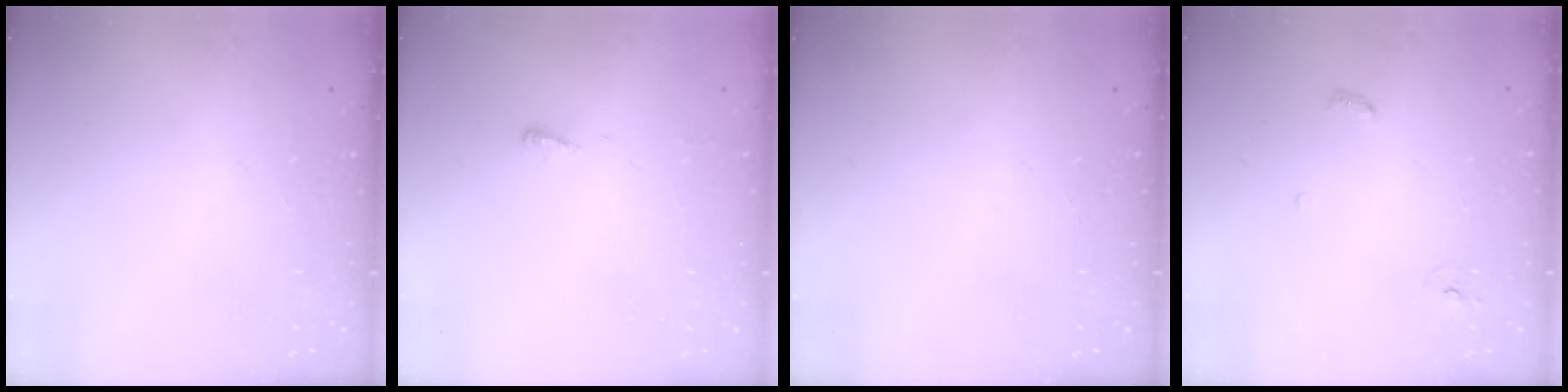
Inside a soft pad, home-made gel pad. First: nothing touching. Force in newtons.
{"total": 3.7, "press": 3.7, "slide": 0.4}
{"total": 0.0}
{"total": 3.4, "press": 3.4, "slide": 0.2}